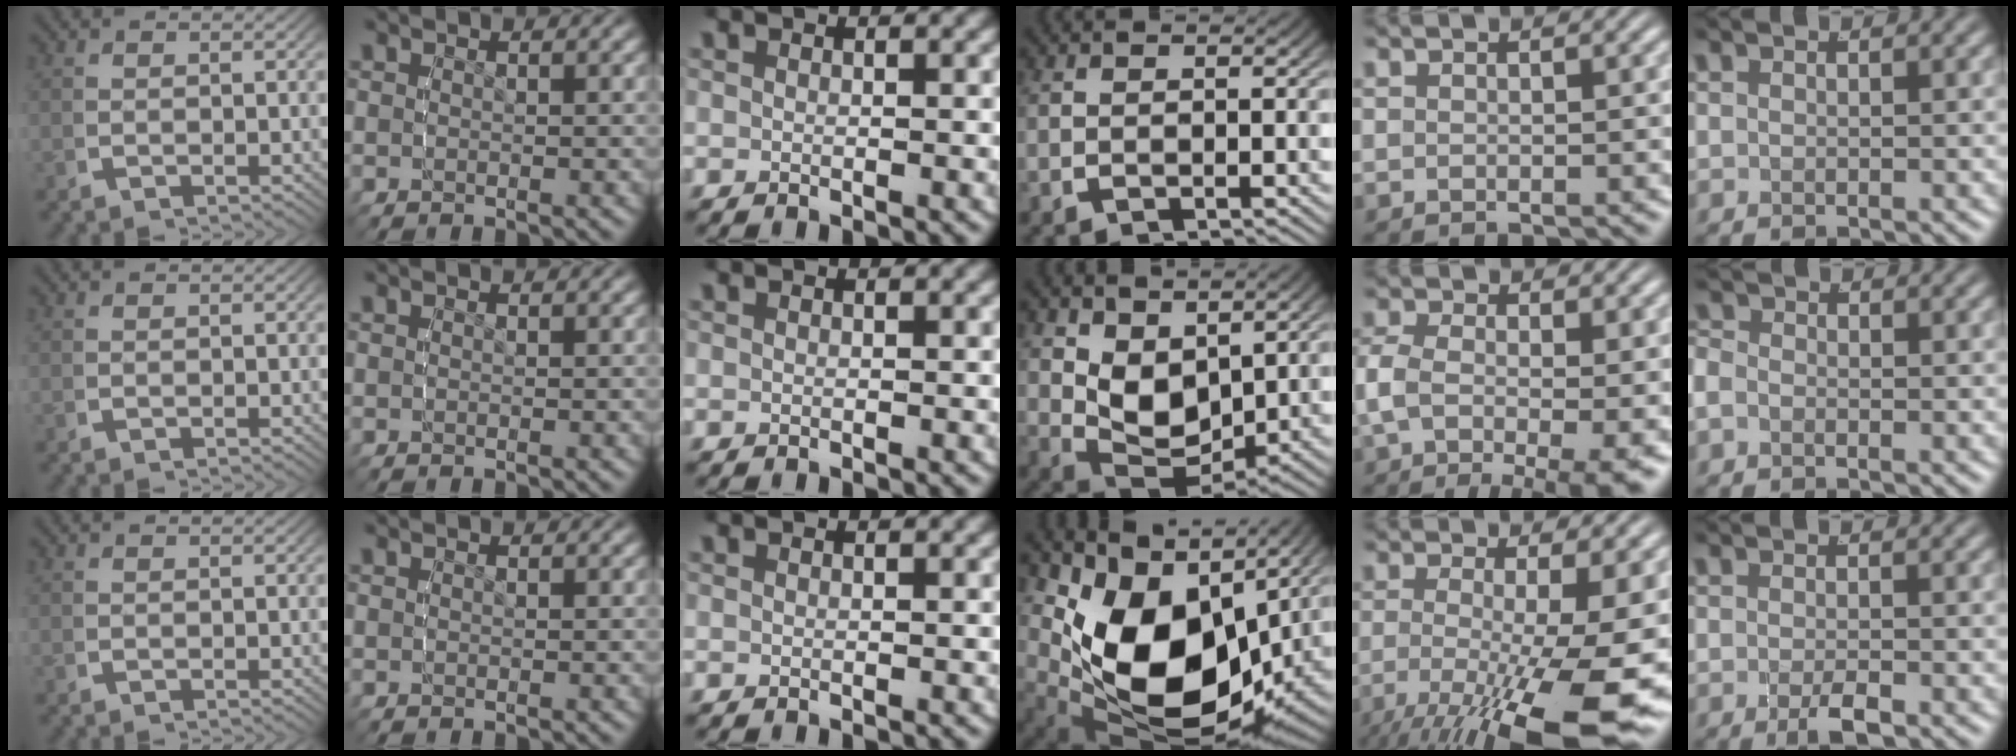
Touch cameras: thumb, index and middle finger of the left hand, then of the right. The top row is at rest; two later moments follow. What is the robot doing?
{"motion": "lift_and_place", "object": "markers"}